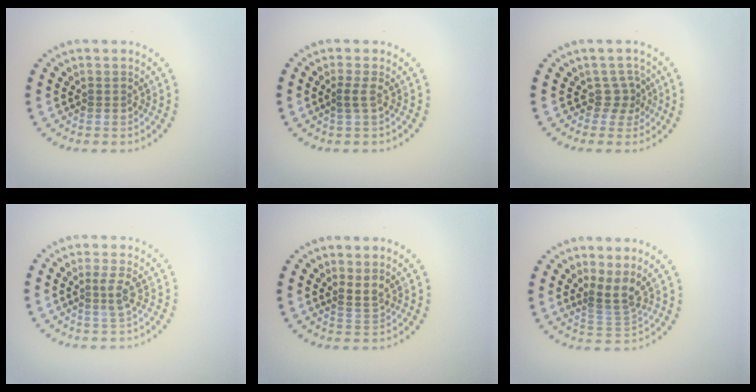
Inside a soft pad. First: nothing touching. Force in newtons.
{"total": 0.9, "press": 0.7, "slide": 0.5}
{"total": 2.0, "press": 1.3, "slide": 1.5}
{"total": 1.8, "press": 1.4, "slide": 1.2}
{"total": 1.4, "press": 0.9, "slide": 1.0}
{"total": 2.8, "press": 1.8, "slide": 2.1}